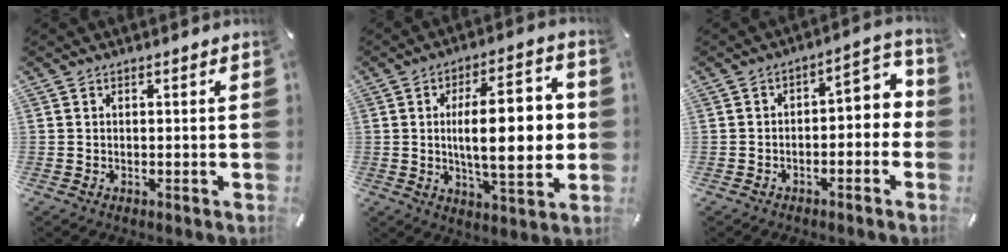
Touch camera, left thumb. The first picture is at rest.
{"total": 18.0, "force": [0.5, 7.0, 16.5], "torque": [-0.248, -0.002, 0.003]}
{"total": 4.8, "force": [-1.4, 2.8, 3.7], "torque": [-0.052, -0.002, -0.037]}